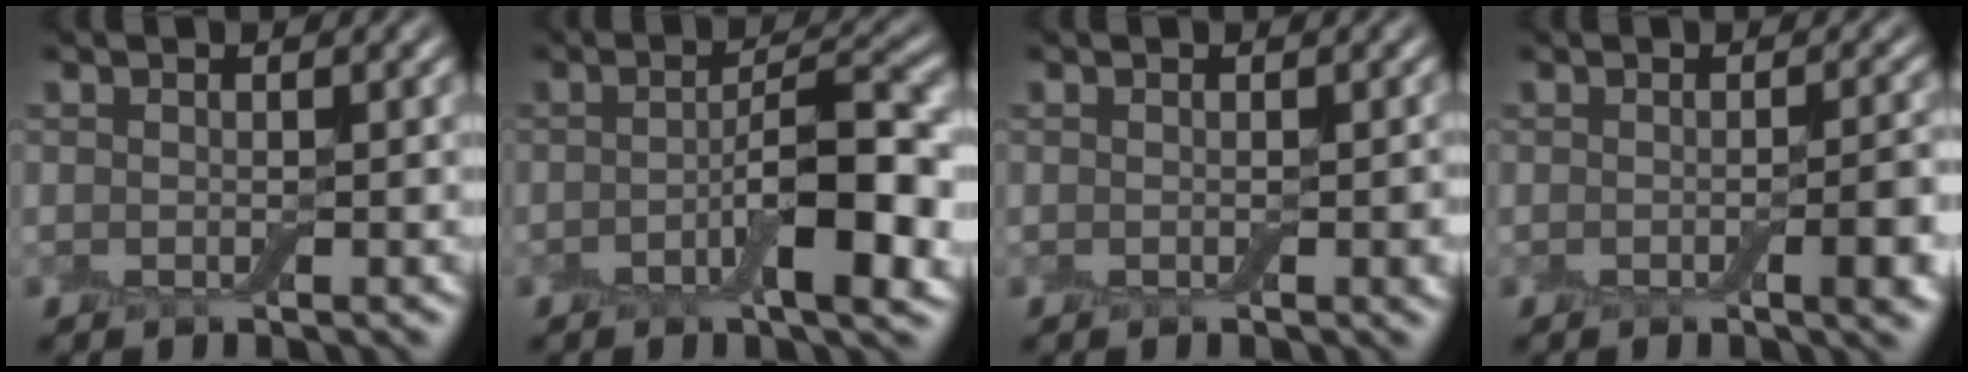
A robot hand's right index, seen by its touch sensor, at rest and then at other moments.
{"total": 6.3, "force": [-1.8, 1.6, 5.8], "torque": [-0.096, 0.004, -0.032]}
{"total": 0.9, "force": [-0.3, 0.3, 0.9], "torque": [-0.012, -0.001, -0.002]}
{"total": 3.7, "force": [-0.9, 0.9, 3.4], "torque": [-0.043, -0.001, -0.012]}